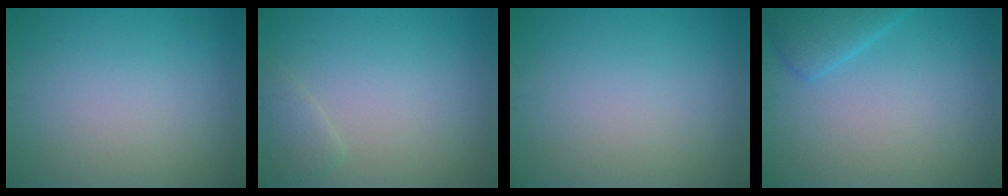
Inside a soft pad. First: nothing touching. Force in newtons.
{"total": 1.3, "press": 1.3, "slide": 0.2}
{"total": 0.0}
{"total": 2.7, "press": 2.7, "slide": 0.2}